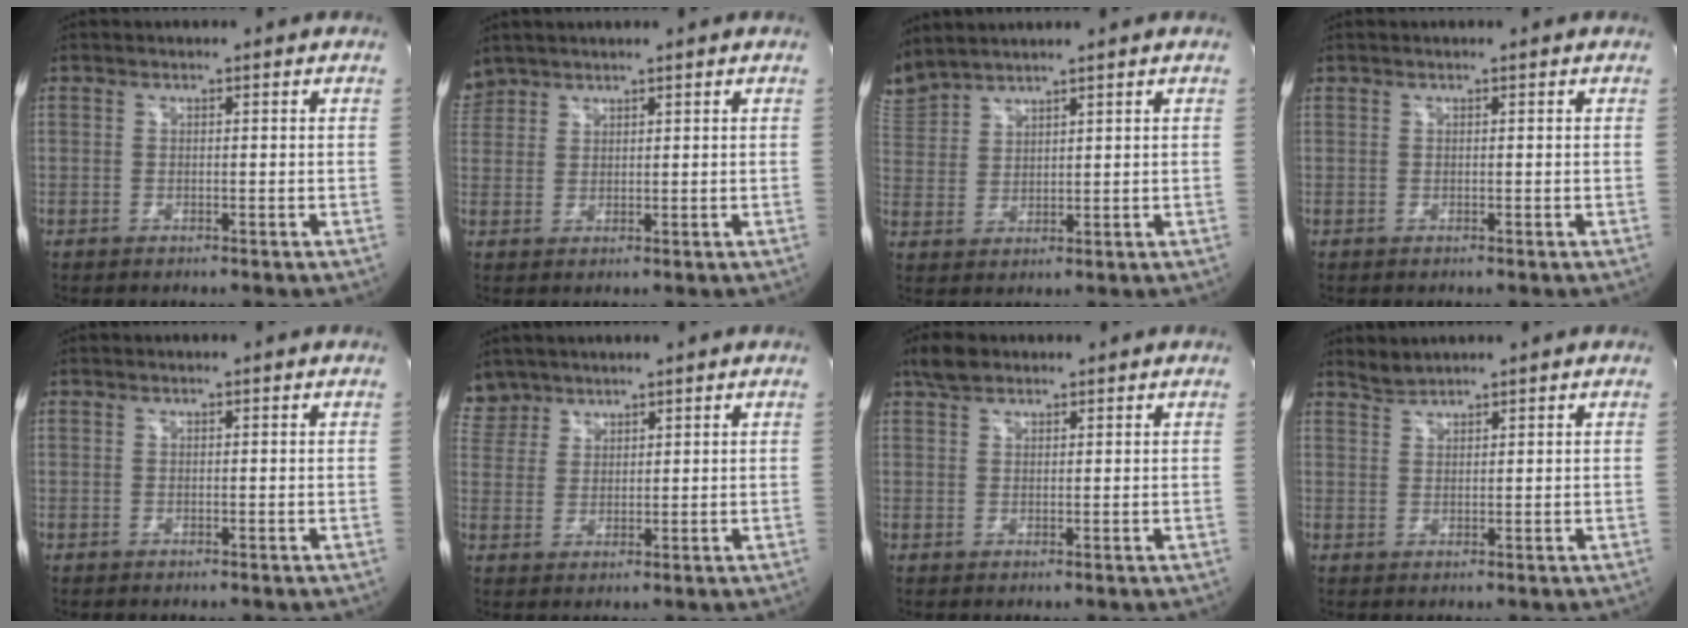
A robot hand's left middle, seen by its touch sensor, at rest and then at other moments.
{"total": 3.4, "force": [3.1, 1.5, 0.0], "torque": [-0.004, 0.017, 0.066]}
{"total": 6.3, "force": [6.1, 0.7, 1.2], "torque": [-0.045, 0.020, 0.132]}
{"total": 0.0}
{"total": 0.0}
{"total": 4.7, "force": [4.1, 2.4, -0.4], "torque": [0.013, 0.009, 0.086]}
{"total": 2.9, "force": [2.3, 1.5, 1.1], "torque": [-0.028, 0.010, 0.044]}
{"total": 1.8, "force": [1.8, -0.2, -0.3], "torque": [-0.002, 0.002, 0.042]}